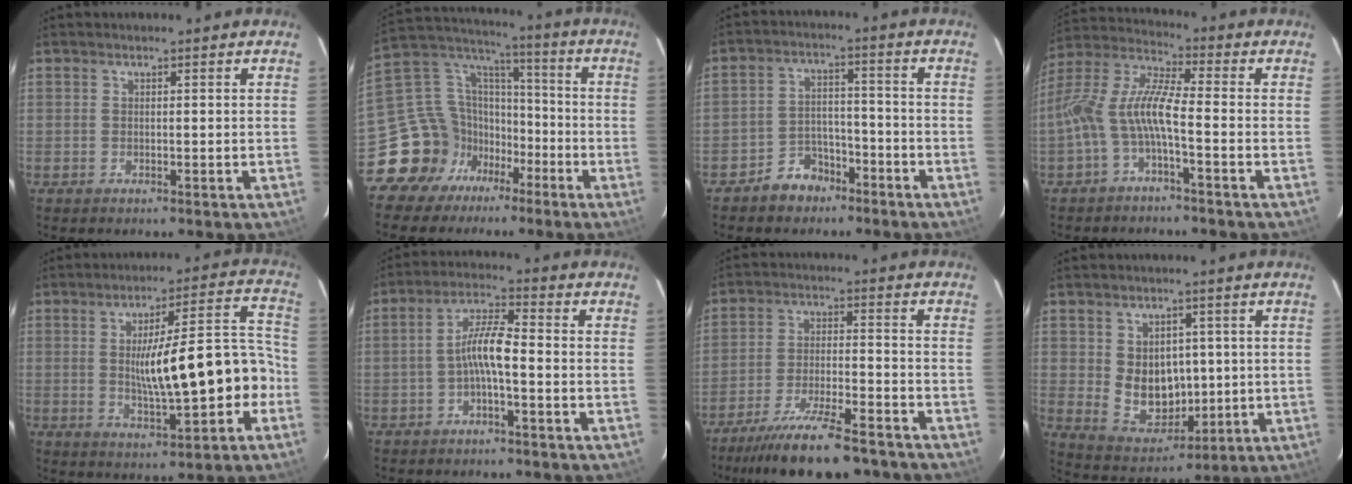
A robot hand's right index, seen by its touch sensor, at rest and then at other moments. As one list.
[{"total": 15.7, "force": [-9.2, 12.1, 4.0], "torque": [-0.102, 0.062, -0.154]}, {"total": 6.8, "force": [-5.0, 4.4, 1.3], "torque": [-0.035, 0.025, -0.073]}, {"total": 10.1, "force": [-3.2, 2.1, 9.3], "torque": [-0.209, 0.012, -0.064]}, {"total": 14.7, "force": [-2.8, 3.4, 14.0], "torque": [-0.211, 0.015, -0.024]}, {"total": 5.7, "force": [-2.0, 0.8, 5.3], "torque": [-0.110, 0.015, -0.036]}, {"total": 17.2, "force": [-14.5, 3.6, 8.6], "torque": [-0.172, -0.021, -0.223]}, {"total": 9.9, "force": [0.5, 7.9, 5.9], "torque": [-0.110, -0.007, 0.037]}]